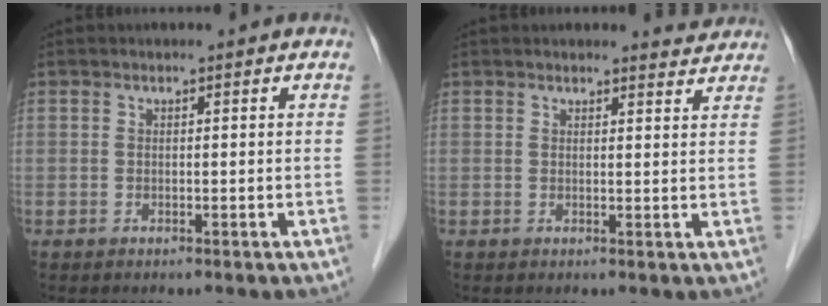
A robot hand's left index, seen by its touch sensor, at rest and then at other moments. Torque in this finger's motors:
{"motor_torque": [1.04, -1.06, 0.21, 0.05]}